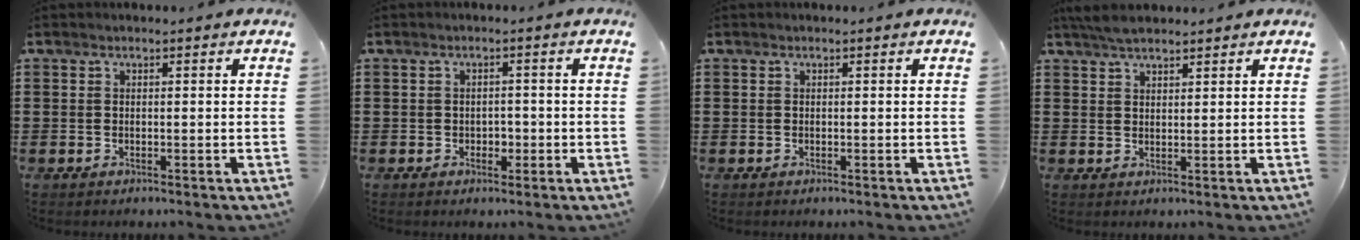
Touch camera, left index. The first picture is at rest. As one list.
[{"total": 1.5, "force": [-0.3, 1.2, 0.8], "torque": [-0.018, 0.004, -0.009]}, {"total": 0.0}, {"total": 3.3, "force": [3.0, 0.8, 1.3], "torque": [-0.032, 0.002, 0.057]}]